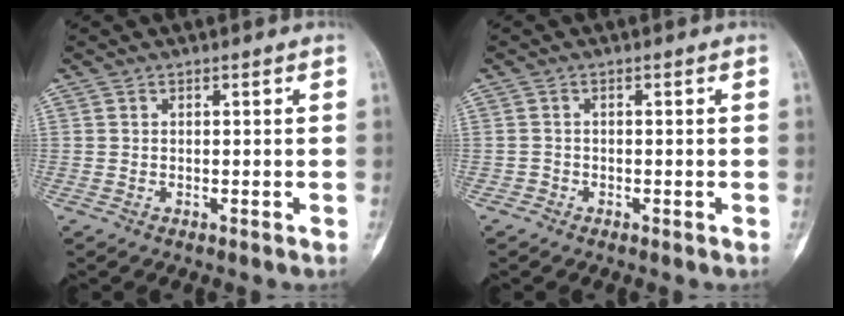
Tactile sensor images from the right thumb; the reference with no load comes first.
{"total": 0.9, "force": [-0.6, 0.6, -0.3], "torque": [0.010, 0.005, -0.018]}